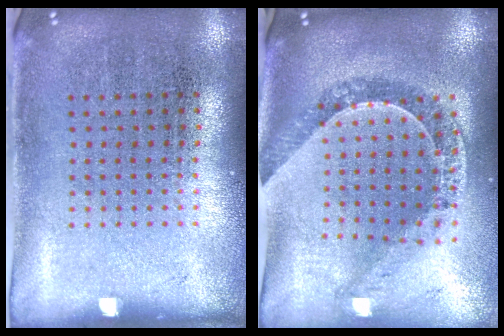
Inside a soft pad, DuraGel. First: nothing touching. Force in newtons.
{"total": 1.1, "press": 1.1, "slide": 0.2}